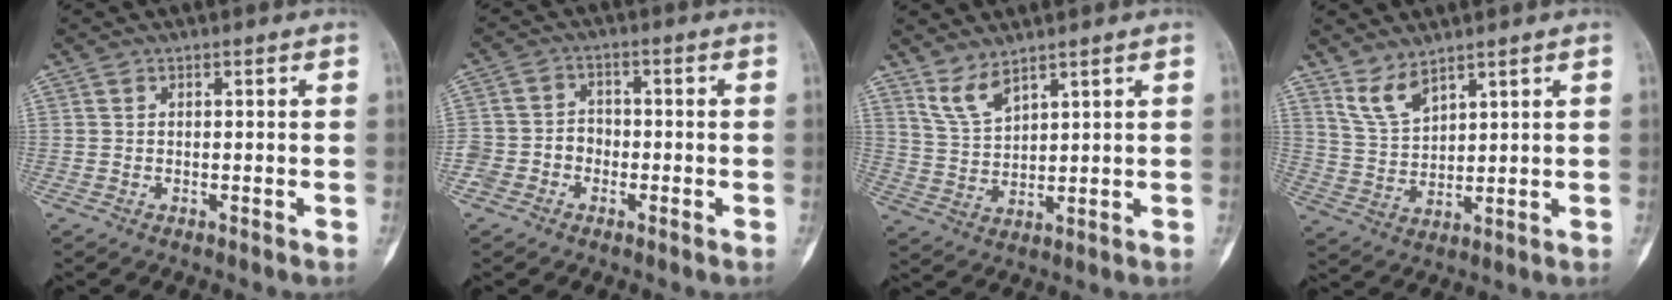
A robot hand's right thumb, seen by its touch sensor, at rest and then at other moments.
{"total": 5.8, "force": [-2.1, 5.1, 1.9], "torque": [-0.016, 0.027, -0.039]}
{"total": 5.4, "force": [4.3, 1.7, 2.8], "torque": [-0.054, -0.031, 0.097]}
{"total": 6.0, "force": [4.7, 2.2, 3.0], "torque": [-0.054, -0.032, 0.106]}